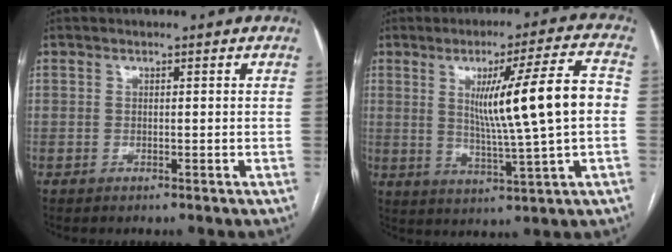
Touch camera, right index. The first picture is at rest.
{"total": 13.9, "force": [1.3, -0.6, 13.8], "torque": [-0.214, 0.002, 0.025]}